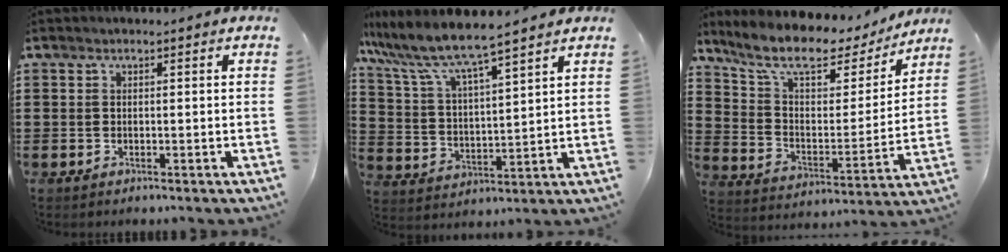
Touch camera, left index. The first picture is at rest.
{"total": 6.9, "force": [6.2, 0.0, 3.1], "torque": [-0.088, -0.037, 0.101]}
{"total": 9.8, "force": [7.9, 3.0, 5.0], "torque": [-0.125, -0.042, 0.133]}